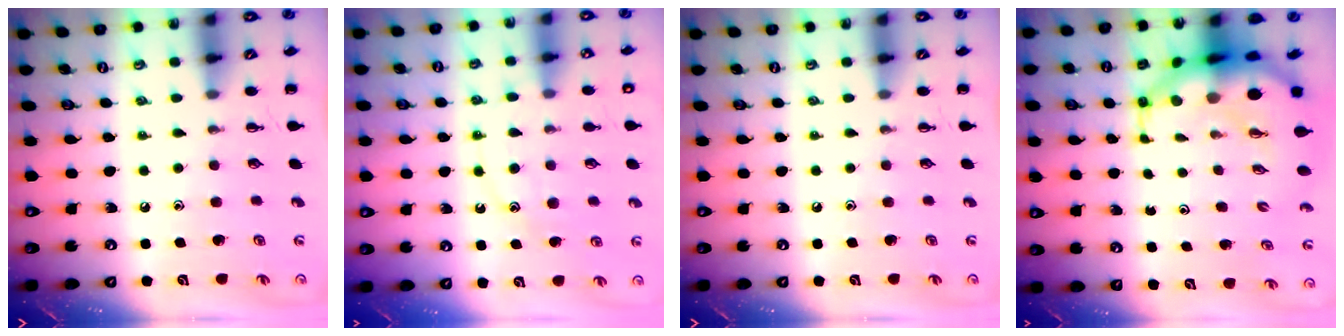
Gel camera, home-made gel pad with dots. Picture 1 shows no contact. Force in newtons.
{"total": 13.0, "press": 13.0, "slide": 0.9}
{"total": 0.0}
{"total": 10.8, "press": 10.3, "slide": 3.0}